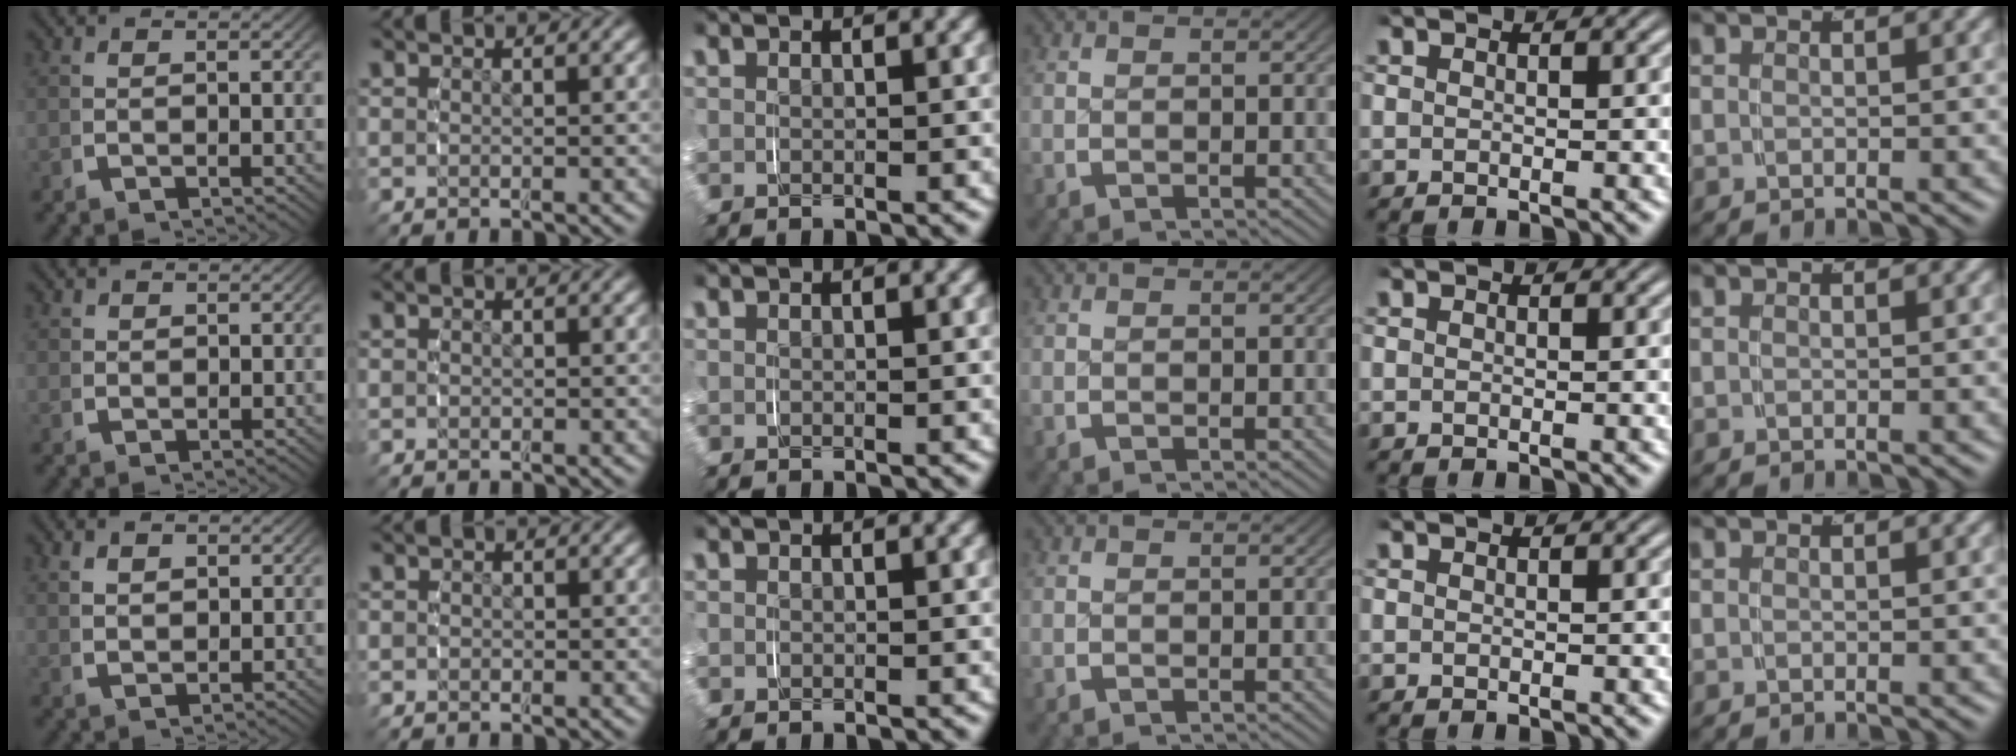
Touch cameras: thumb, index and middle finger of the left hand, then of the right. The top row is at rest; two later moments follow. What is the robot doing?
{"motion": "grasp_and_lifting", "object": "scarf"}